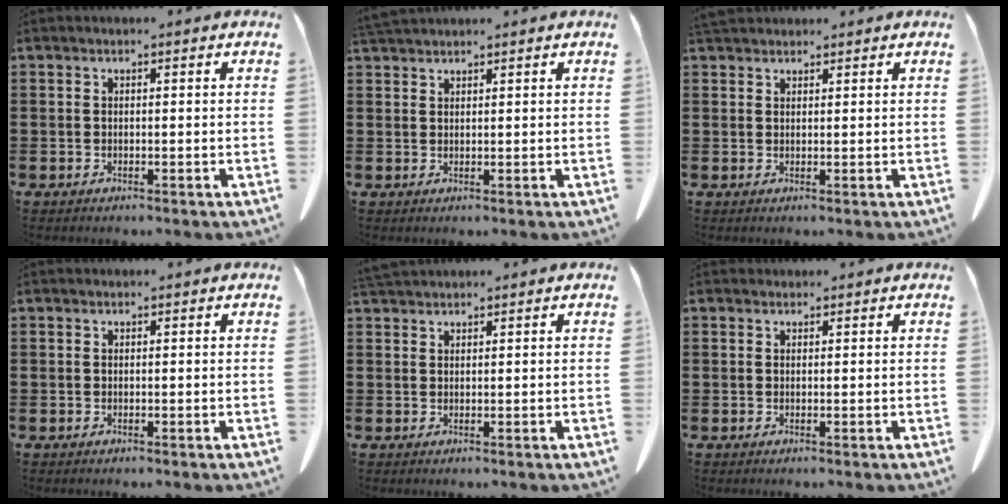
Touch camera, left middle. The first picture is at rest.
{"total": 1.9, "force": [1.8, 0.1, 0.4], "torque": [-0.013, 0.001, 0.036]}
{"total": 2.1, "force": [2.0, 0.6, 0.6], "torque": [-0.017, 0.003, 0.039]}
{"total": 0.0}
{"total": 2.0, "force": [1.9, 0.2, 0.5], "torque": [-0.015, 0.002, 0.038]}
{"total": 0.8, "force": [0.8, 0.3, 0.0], "torque": [0.006, -0.002, 0.013]}